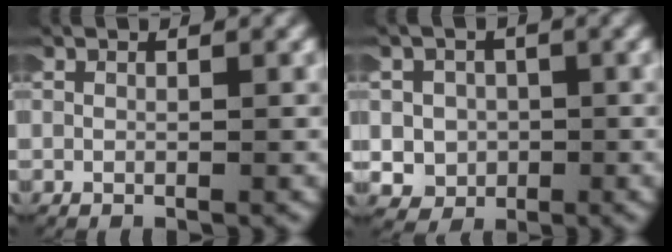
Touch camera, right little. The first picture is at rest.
{"total": 7.6, "force": [-2.1, 7.2, 1.5], "torque": [-0.053, -0.018, -0.042]}